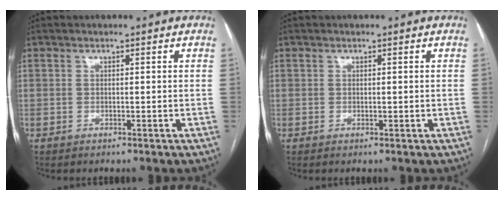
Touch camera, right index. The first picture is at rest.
{"total": 0.6, "force": [0.1, 0.3, 0.5], "torque": [-0.009, -0.002, 0.003]}